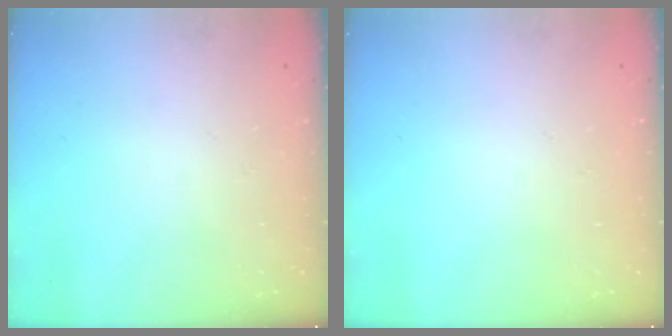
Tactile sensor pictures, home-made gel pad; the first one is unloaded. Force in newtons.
{"total": 0.0}